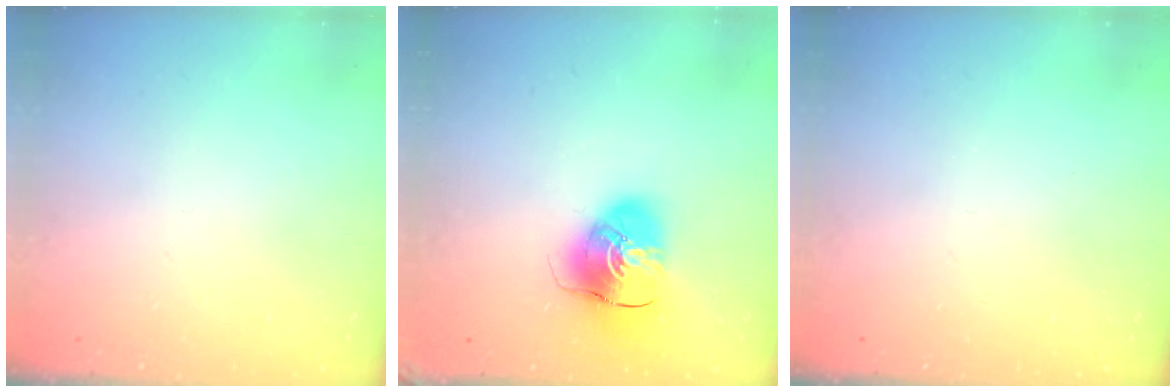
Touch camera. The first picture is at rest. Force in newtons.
{"total": 9.9, "press": 9.8, "slide": 1.4}
{"total": 0.0}